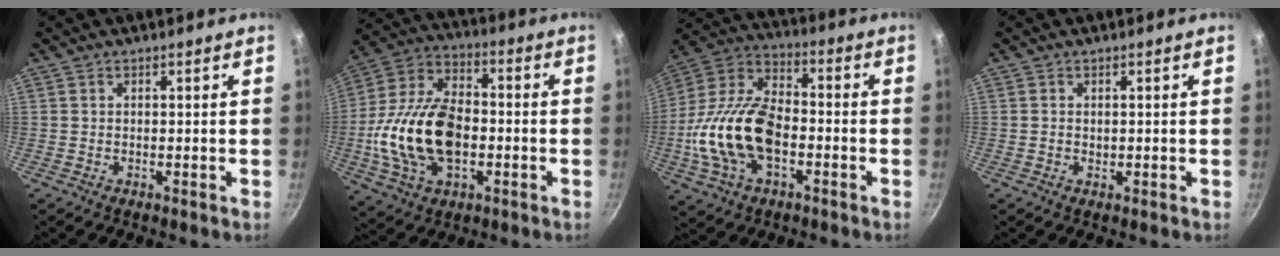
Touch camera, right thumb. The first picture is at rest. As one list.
[{"total": 20.8, "force": [-3.0, 12.9, 16.0], "torque": [-0.288, 0.033, -0.059]}, {"total": 20.2, "force": [-4.3, 11.9, 15.8], "torque": [-0.292, 0.038, -0.091]}, {"total": 0.7, "force": [0.0, 0.6, 0.4], "torque": [-0.005, 0.001, 0.001]}]